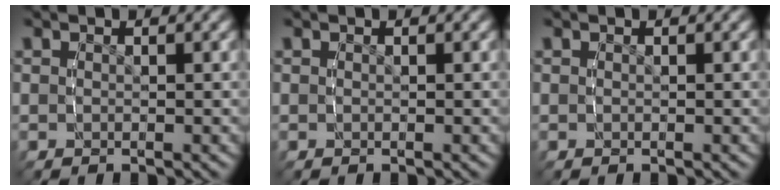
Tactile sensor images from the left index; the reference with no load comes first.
{"total": 0.0}
{"total": 0.0}